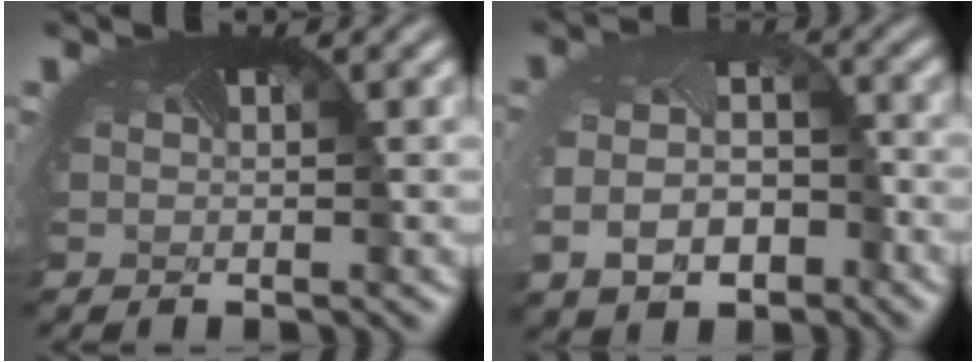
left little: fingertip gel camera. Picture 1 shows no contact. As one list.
[{"total": 6.6, "force": [-2.9, 4.2, 4.1], "torque": [-0.097, -0.026, -0.041]}]